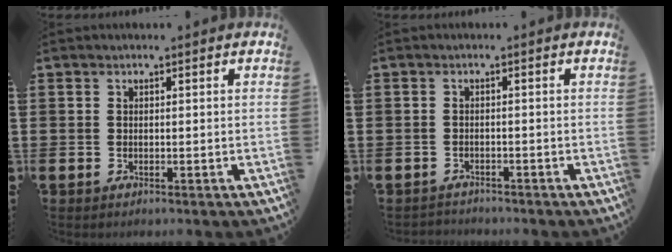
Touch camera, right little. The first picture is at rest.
{"total": 1.1, "force": [-1.1, 0.1, -0.1], "torque": [-0.001, 0.002, -0.024]}